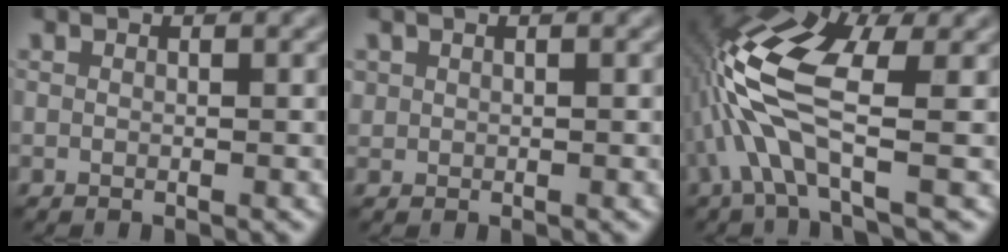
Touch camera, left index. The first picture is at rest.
{"total": 0.6, "force": [0.3, 0.5, 0.0], "torque": [-0.005, -0.002, 0.011]}
{"total": 8.3, "force": [-0.9, 3.1, 7.6], "torque": [-0.173, 0.023, -0.025]}